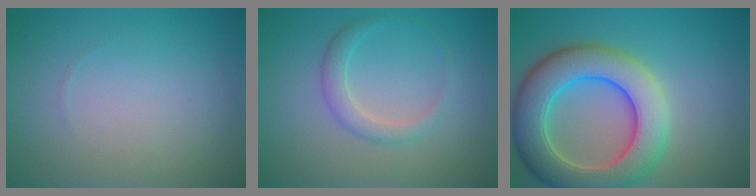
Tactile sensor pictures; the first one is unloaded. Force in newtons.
{"total": 2.1, "press": 2.1, "slide": 0.1}
{"total": 9.0, "press": 9.0, "slide": 0.3}